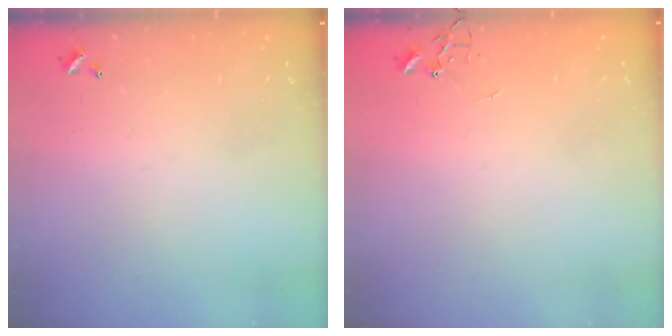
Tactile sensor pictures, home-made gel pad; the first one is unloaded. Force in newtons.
{"total": 0.0}